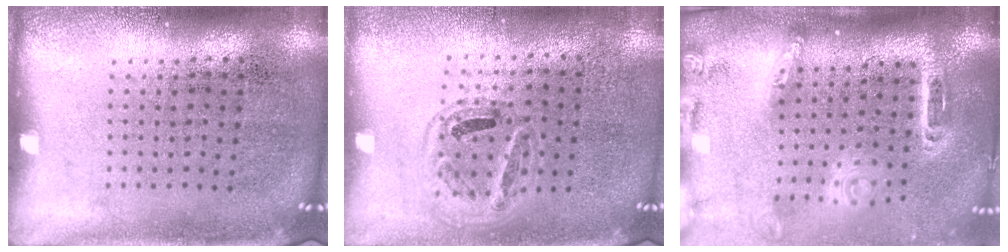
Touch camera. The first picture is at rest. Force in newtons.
{"total": 1.0, "press": 0.9, "slide": 0.4}
{"total": 2.5, "press": 1.9, "slide": 1.7}